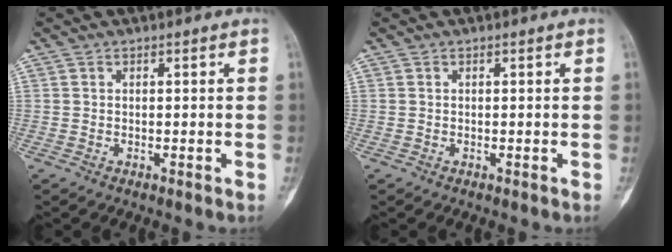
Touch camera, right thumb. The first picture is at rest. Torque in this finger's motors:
{"motor_torque": [0.21, 0.08, 0.08, -0.06, 0.03]}